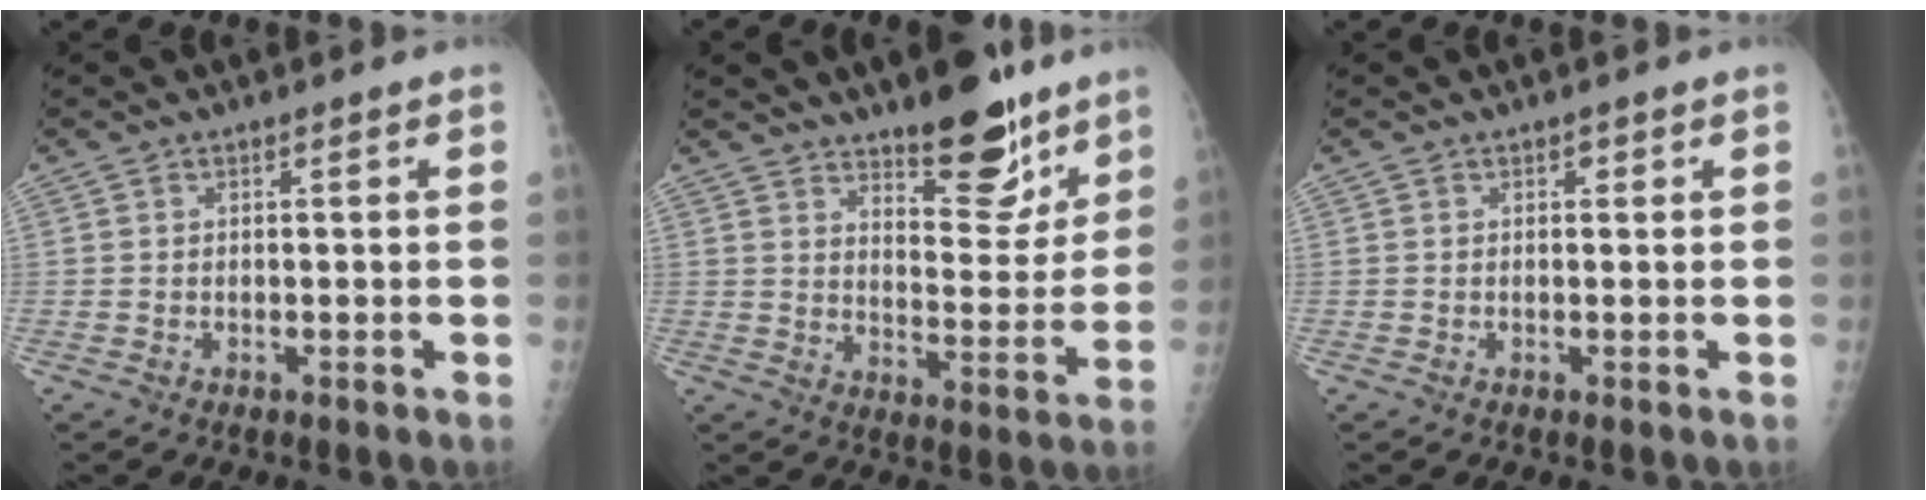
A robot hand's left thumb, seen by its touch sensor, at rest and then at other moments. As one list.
[{"total": 13.4, "force": [9.6, 5.1, 7.9], "torque": [-0.067, -0.071, 0.148]}, {"total": 0.7, "force": [0.2, 0.5, 0.4], "torque": [0.004, 0.002, 0.001]}]